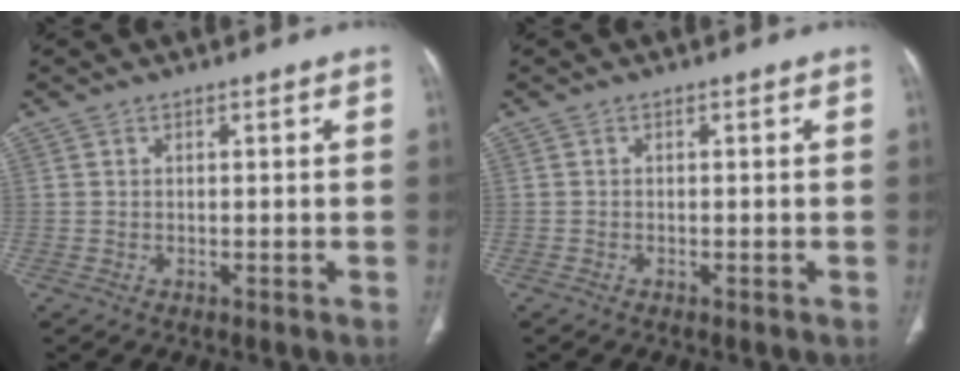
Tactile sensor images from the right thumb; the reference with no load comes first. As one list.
[{"total": 0.0}]